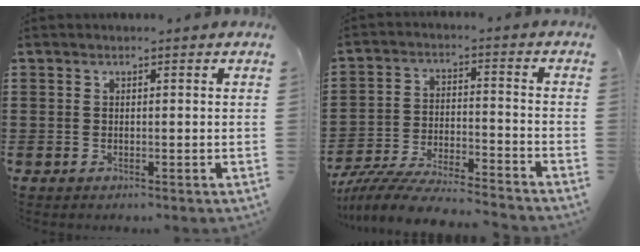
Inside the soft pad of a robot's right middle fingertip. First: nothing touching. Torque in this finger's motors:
{"motor_torque": [1.73, -0.41, 0.62, 0.21]}